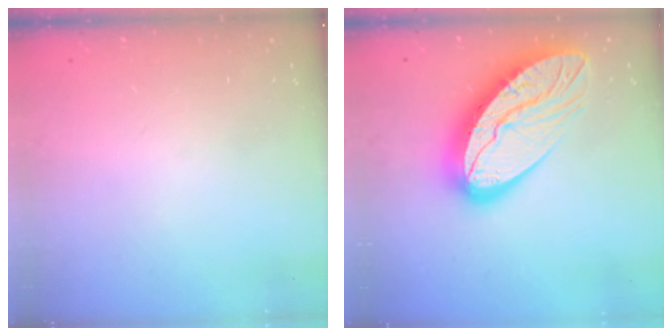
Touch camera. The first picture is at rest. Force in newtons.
{"total": 20.8, "press": 20.7, "slide": 2.0}